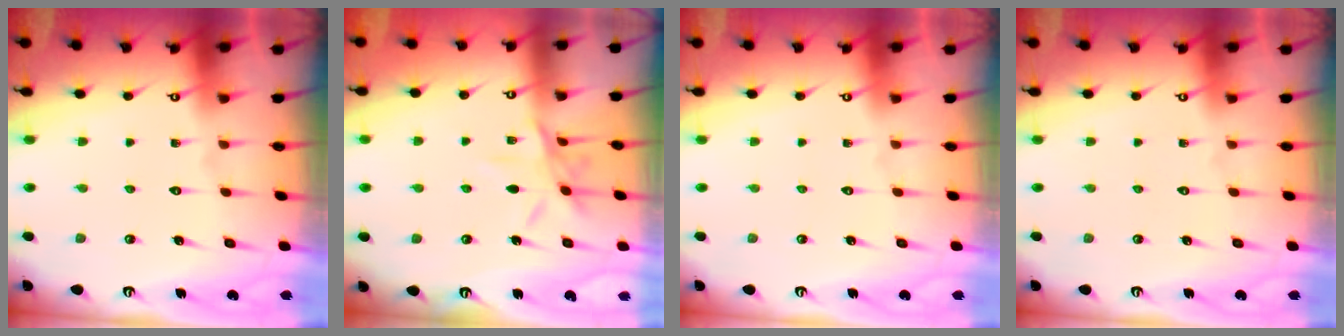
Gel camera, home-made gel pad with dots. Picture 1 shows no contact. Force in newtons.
{"total": 9.0, "press": 9.0, "slide": 0.6}
{"total": 0.0}
{"total": 0.0}